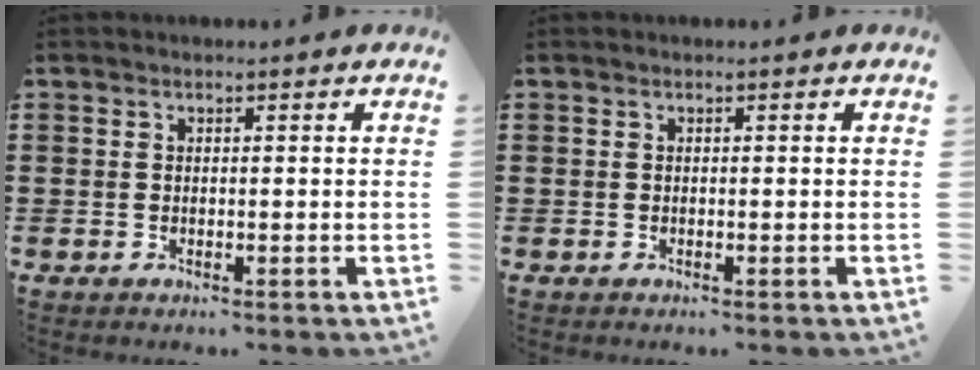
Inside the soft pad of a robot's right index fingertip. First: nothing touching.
{"total": 0.0}